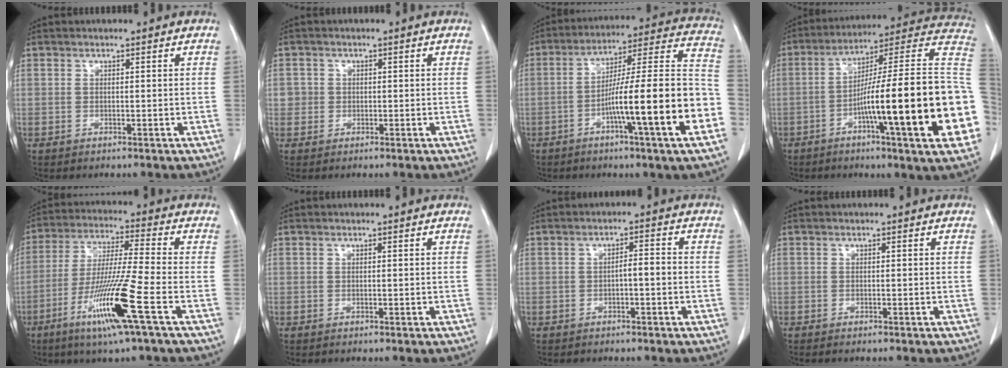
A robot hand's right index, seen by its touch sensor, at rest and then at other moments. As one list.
[{"total": 2.0, "force": [0.1, 2.0, 0.1], "torque": [0.011, 0.006, 0.000]}, {"total": 20.4, "force": [-6.5, -0.1, 19.4], "torque": [-0.246, 0.014, -0.101]}, {"total": 27.3, "force": [-5.6, 1.2, 26.7], "torque": [-0.287, 0.012, -0.095]}, {"total": 13.8, "force": [-5.9, -1.1, 12.4], "torque": [-0.246, -0.026, -0.114]}, {"total": 0.0}, {"total": 2.5, "force": [-0.7, 0.5, 2.4], "torque": [-0.036, 0.007, -0.011]}, {"total": 0.7, "force": [-0.6, 0.0, 0.4], "torque": [-0.010, -0.002, -0.010]}]